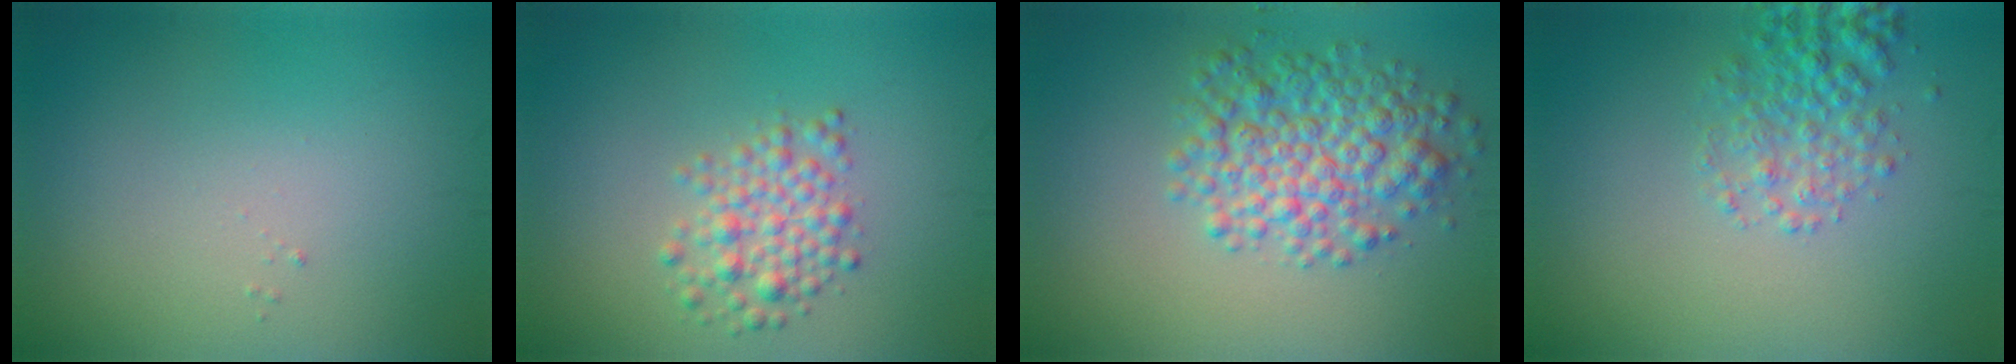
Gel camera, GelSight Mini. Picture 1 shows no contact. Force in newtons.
{"total": 3.0, "press": 3.0, "slide": 0.2}
{"total": 5.7, "press": 5.7, "slide": 0.1}
{"total": 2.9, "press": 2.9, "slide": 0.2}